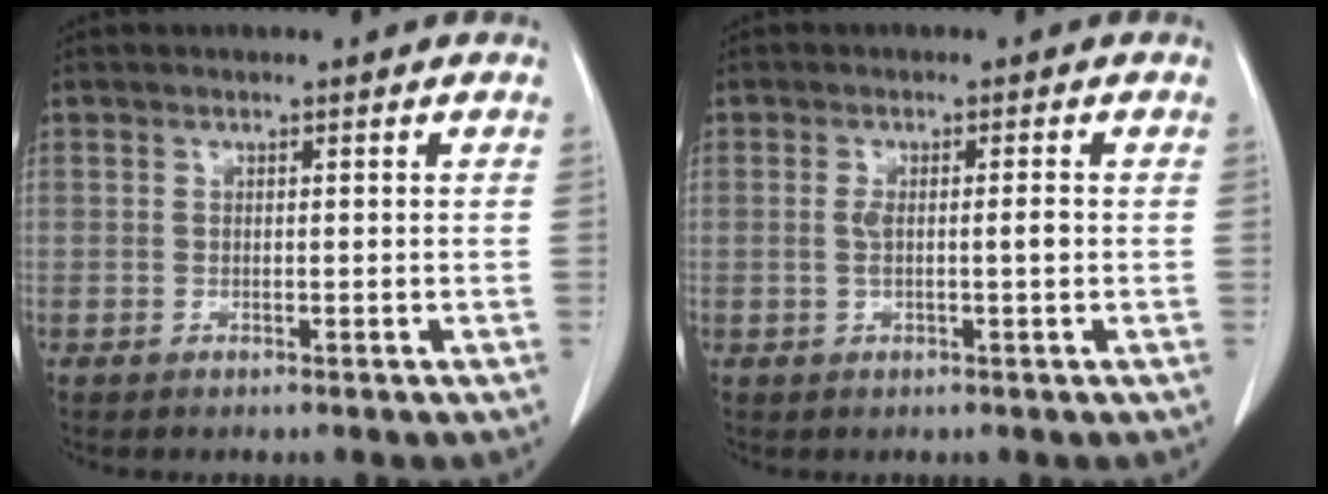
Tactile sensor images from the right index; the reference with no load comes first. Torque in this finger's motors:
{"motor_torque": [-0.07, -0.11, 0.06, 0.00]}